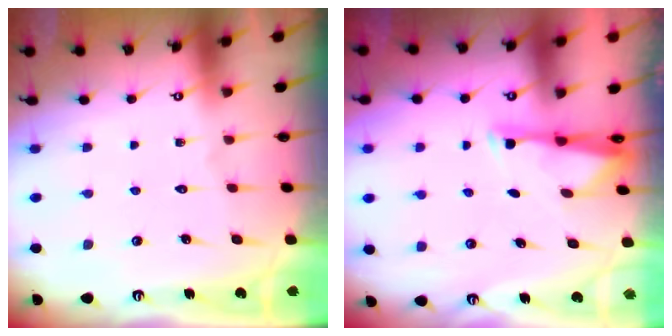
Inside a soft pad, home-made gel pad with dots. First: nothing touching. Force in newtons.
{"total": 3.1, "press": 3.0, "slide": 0.6}